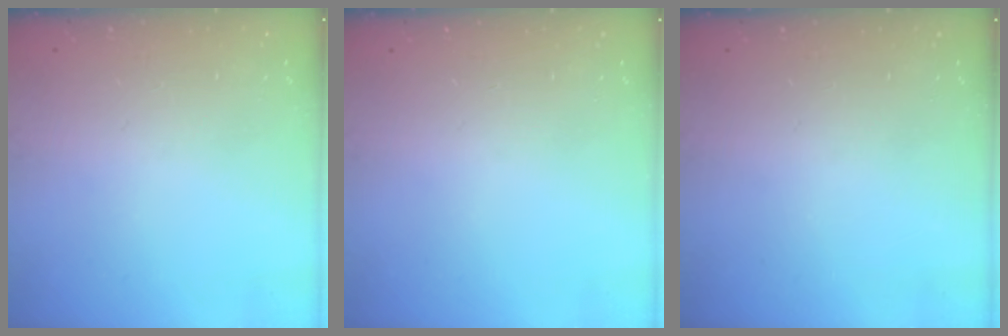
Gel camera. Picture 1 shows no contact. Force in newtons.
{"total": 0.0}
{"total": 0.0}